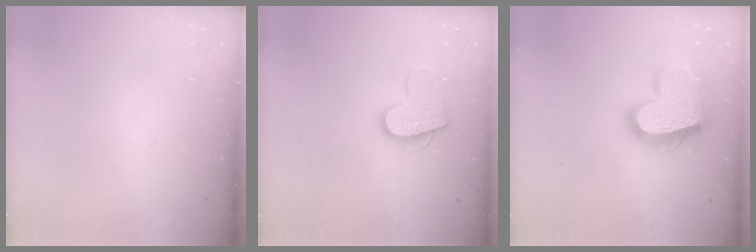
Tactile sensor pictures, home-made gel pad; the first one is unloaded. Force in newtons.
{"total": 13.9, "press": 13.8, "slide": 1.1}
{"total": 20.5, "press": 20.4, "slide": 1.7}